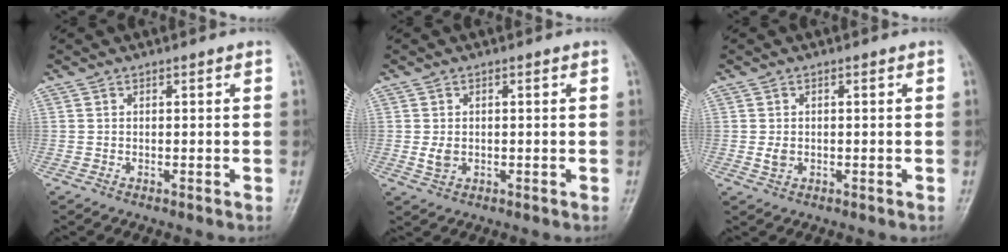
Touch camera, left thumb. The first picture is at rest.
{"total": 2.4, "force": [-0.3, 1.9, 1.6], "torque": [-0.021, 0.000, -0.003]}
{"total": 2.0, "force": [-0.4, 1.5, 1.2], "torque": [-0.015, 0.002, -0.005]}